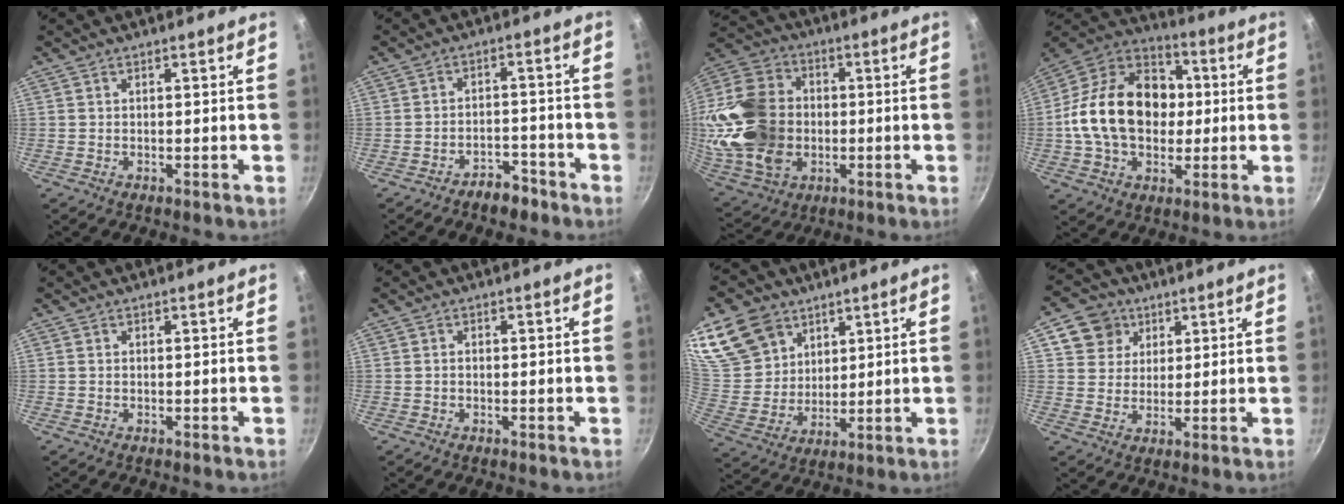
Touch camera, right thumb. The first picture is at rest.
{"total": 4.5, "force": [-3.6, 2.2, 1.6], "torque": [-0.008, 0.038, -0.052]}
{"total": 22.7, "force": [-1.2, 17.1, 14.8], "torque": [-0.282, 0.021, -0.014]}
{"total": 21.8, "force": [0.3, 15.9, 14.9], "torque": [-0.219, 0.035, -0.008]}
{"total": 0.0}
{"total": 0.8, "force": [-0.1, 0.6, 0.4], "torque": [-0.008, 0.004, -0.003]}
{"total": 16.7, "force": [9.3, 12.1, 6.8], "torque": [-0.117, -0.033, 0.189]}
{"total": 7.9, "force": [3.6, 6.8, 2.1], "torque": [-0.002, 0.001, 0.056]}